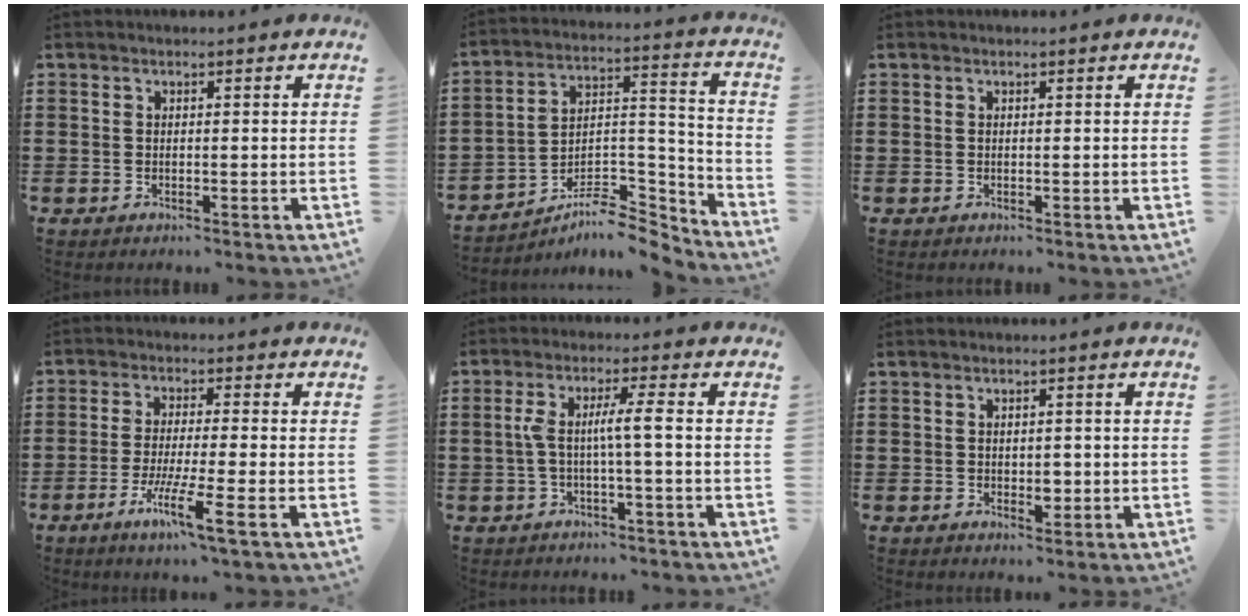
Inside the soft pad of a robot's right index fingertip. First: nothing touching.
{"total": 7.9, "force": [-6.8, 2.7, 3.0], "torque": [-0.039, 0.012, -0.128]}
{"total": 0.0}
{"total": 7.3, "force": [-3.7, 0.3, 6.3], "torque": [-0.121, -0.010, -0.069]}
{"total": 4.8, "force": [-0.3, -0.1, 4.7], "torque": [-0.098, -0.004, -0.015]}
{"total": 2.1, "force": [-0.1, 1.2, 1.7], "torque": [-0.023, -0.001, -0.002]}